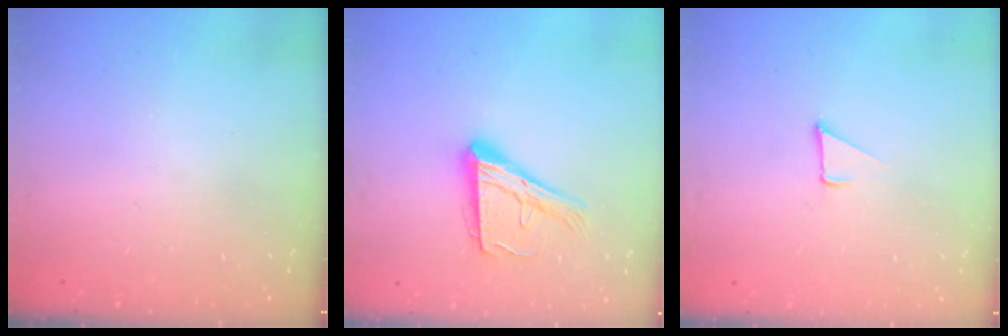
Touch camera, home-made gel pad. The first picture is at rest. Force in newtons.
{"total": 16.9, "press": 16.8, "slide": 1.8}
{"total": 3.6, "press": 3.6, "slide": 0.3}